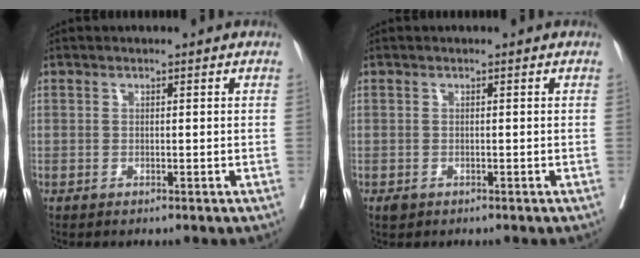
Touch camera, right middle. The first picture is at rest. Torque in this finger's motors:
{"motor_torque": [0.25, -0.19, 0.00, 0.00]}